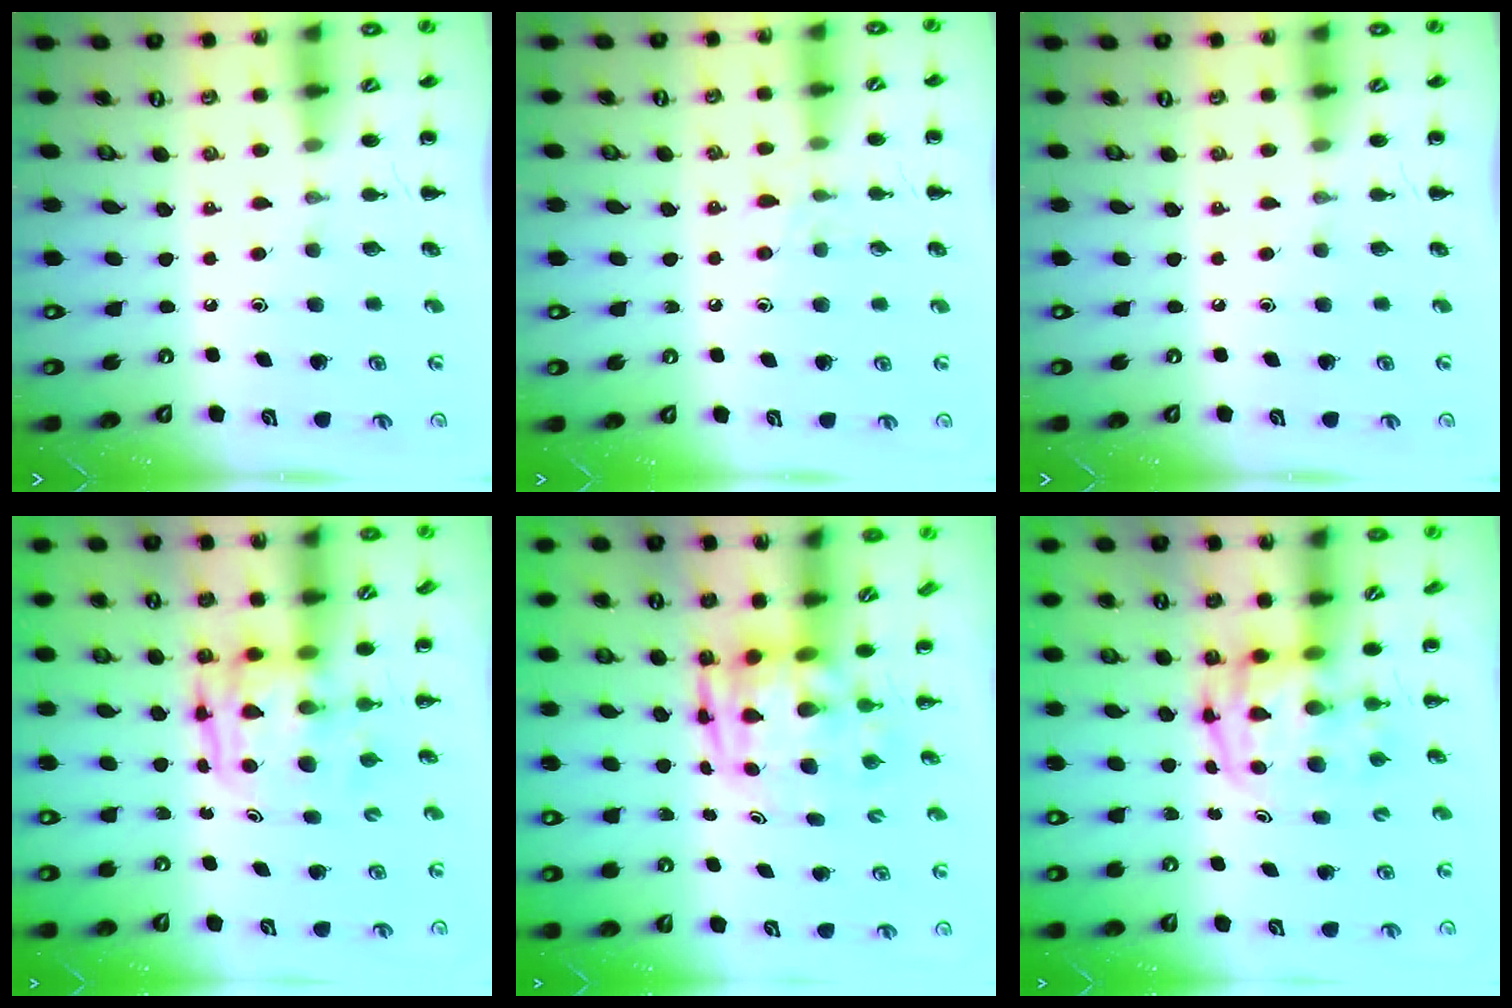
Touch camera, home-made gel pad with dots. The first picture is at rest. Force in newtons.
{"total": 6.5, "press": 6.1, "slide": 2.1}
{"total": 0.0}
{"total": 3.9, "press": 3.9, "slide": 0.4}
{"total": 3.2, "press": 3.1, "slide": 0.8}
{"total": 3.7, "press": 3.6, "slide": 0.6}